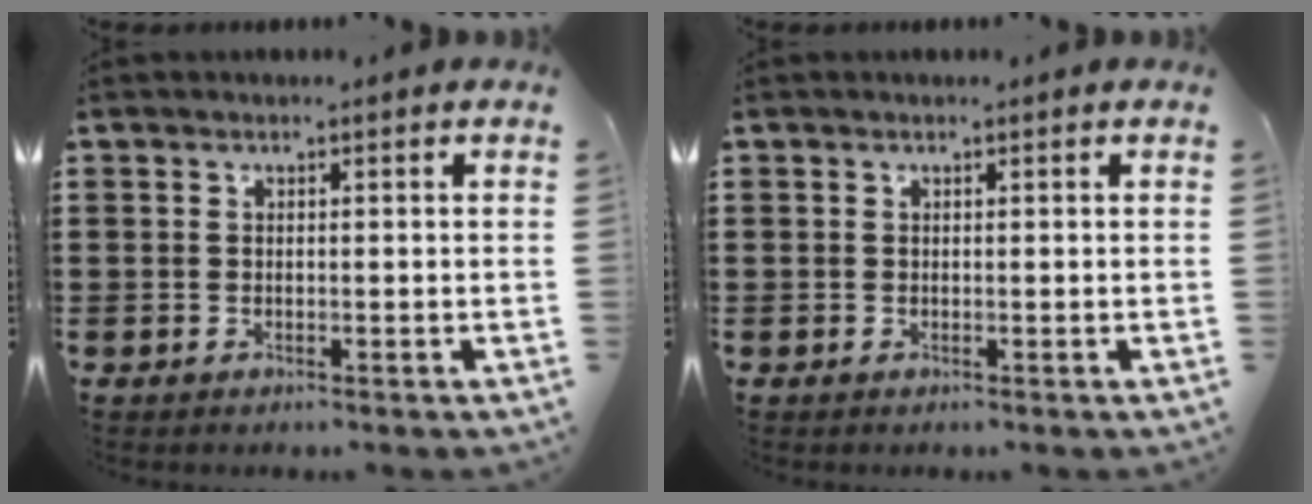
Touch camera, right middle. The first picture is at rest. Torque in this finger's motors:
{"motor_torque": [0.02, -0.05, -0.05, -0.01]}